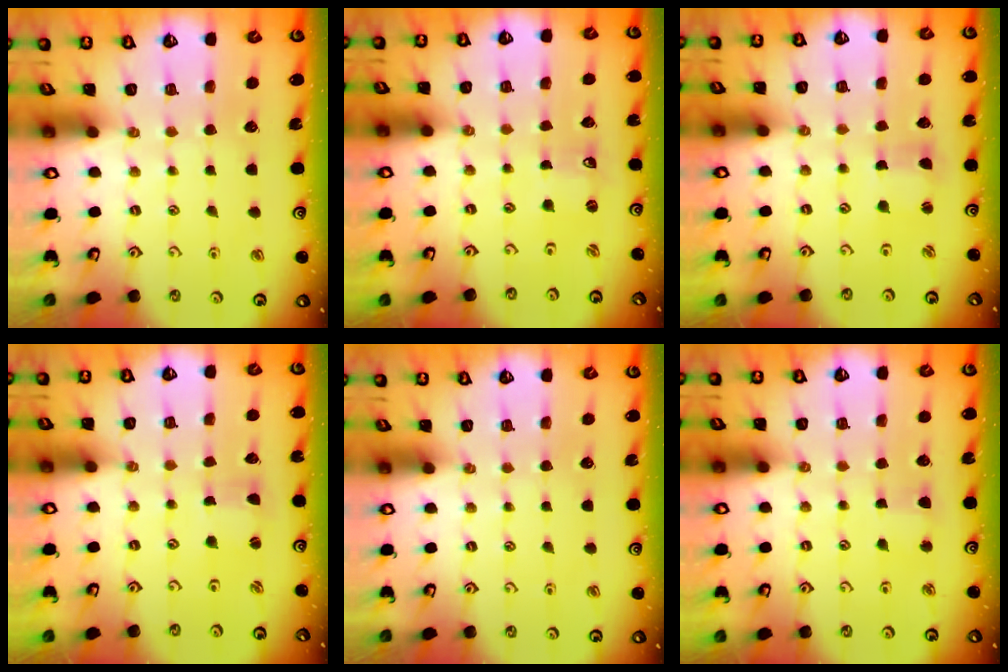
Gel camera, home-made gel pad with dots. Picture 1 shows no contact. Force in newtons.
{"total": 0.0}
{"total": 1.4, "press": 1.4, "slide": 0.2}
{"total": 1.1, "press": 1.1, "slide": 0.1}
{"total": 0.0}
{"total": 2.1, "press": 2.0, "slide": 0.4}